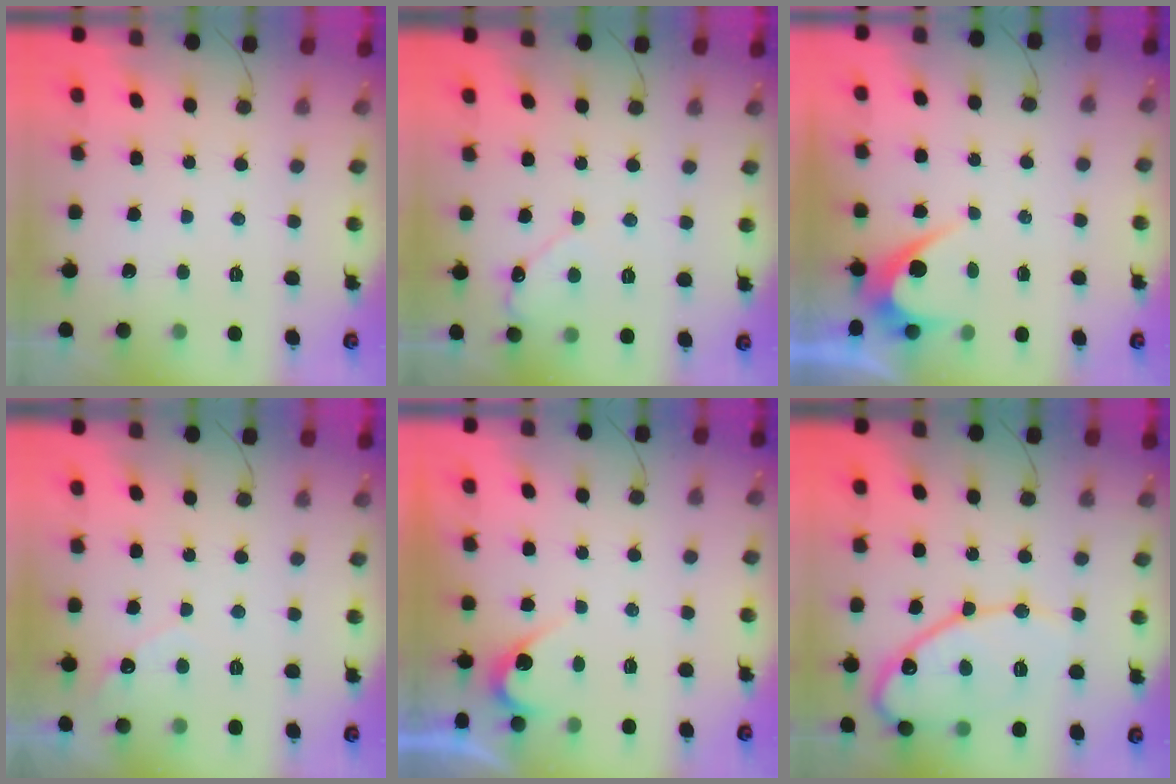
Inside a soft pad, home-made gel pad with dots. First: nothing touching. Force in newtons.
{"total": 5.9, "press": 5.8, "slide": 0.5}
{"total": 4.0, "press": 4.0, "slide": 0.2}
{"total": 3.2, "press": 3.2, "slide": 0.1}
{"total": 3.8, "press": 3.8, "slide": 0.3}
{"total": 15.5, "press": 15.4, "slide": 0.7}